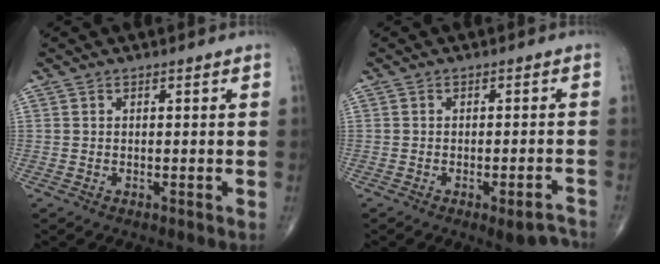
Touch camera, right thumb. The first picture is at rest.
{"total": 6.3, "force": [-4.7, 2.0, 3.8], "torque": [-0.030, 0.027, -0.058]}